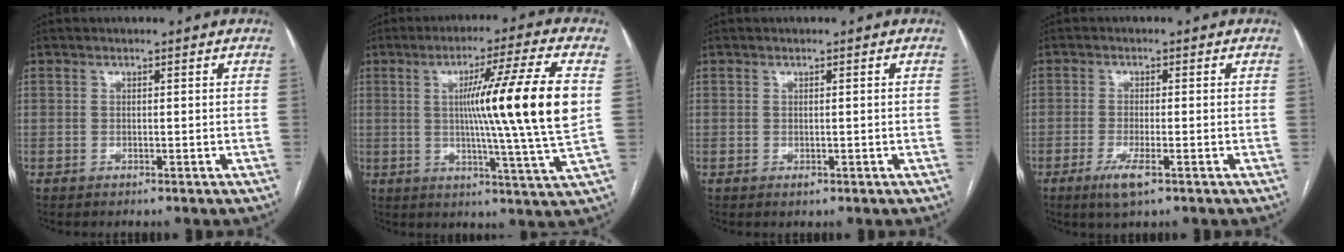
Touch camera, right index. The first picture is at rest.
{"total": 17.1, "force": [2.2, -2.4, 16.8], "torque": [-0.256, -0.008, 0.025]}
{"total": 0.7, "force": [-0.2, 0.4, 0.5], "torque": [-0.005, 0.000, -0.001]}
{"total": 4.1, "force": [-2.2, 0.6, 3.4], "torque": [-0.070, -0.008, -0.040]}